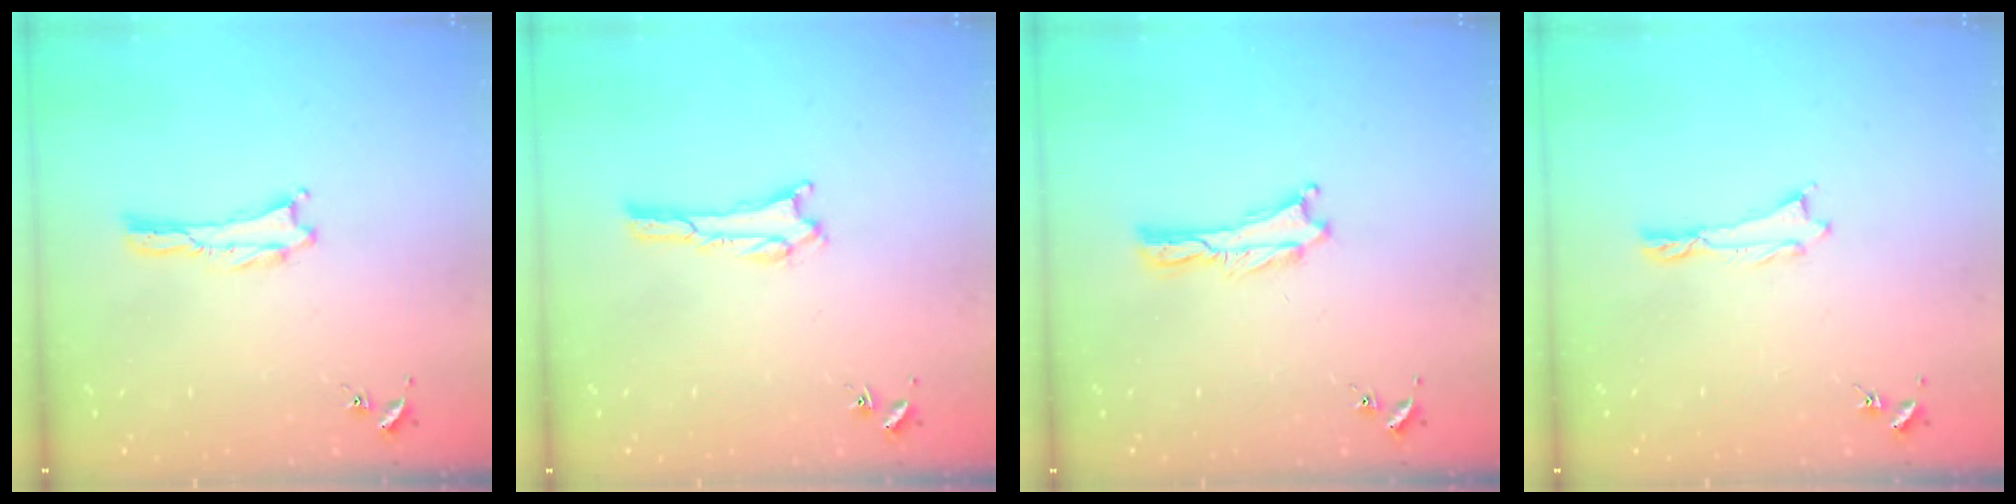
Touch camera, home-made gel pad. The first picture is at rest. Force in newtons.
{"total": 1.1, "press": 1.0, "slide": 0.1}
{"total": 0.0}
{"total": 0.5, "press": 0.5, "slide": 0.2}